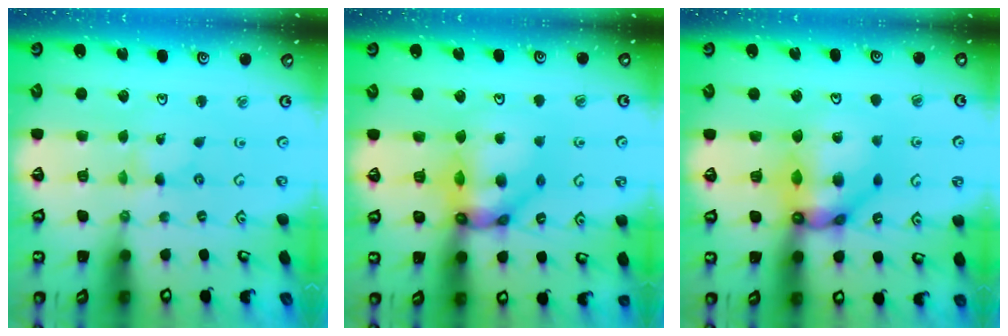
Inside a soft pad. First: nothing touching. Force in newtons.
{"total": 13.0, "press": 12.9, "slide": 1.4}
{"total": 12.9, "press": 12.8, "slide": 1.3}